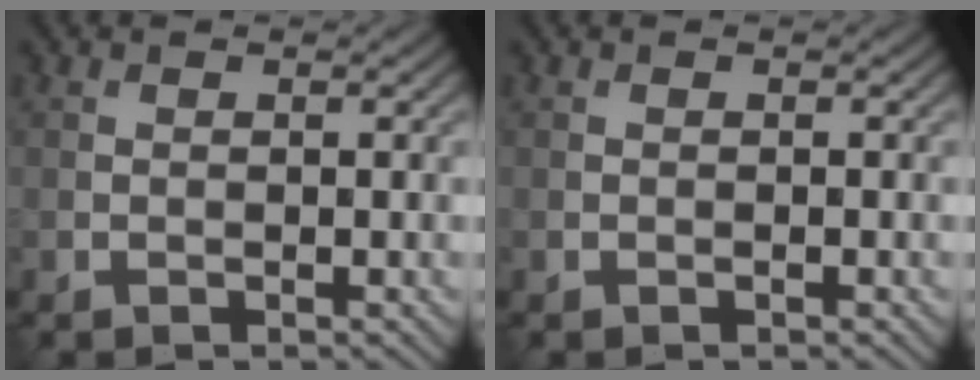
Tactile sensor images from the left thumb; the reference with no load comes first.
{"total": 0.0}